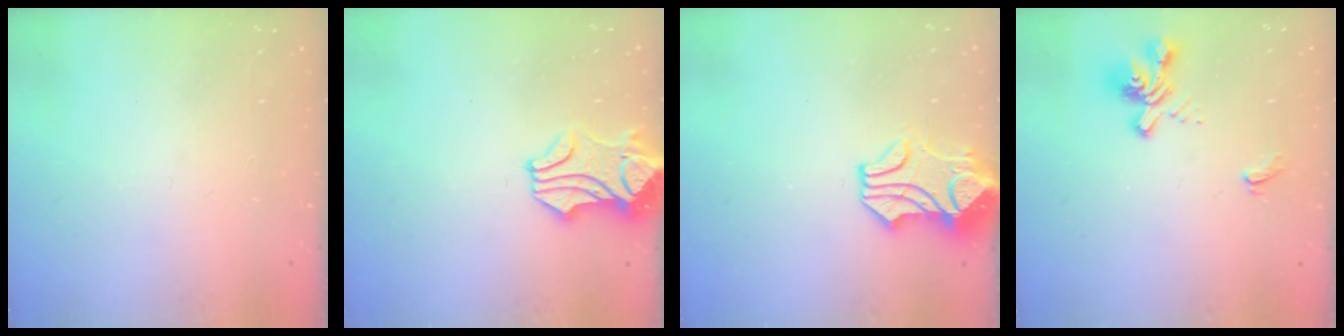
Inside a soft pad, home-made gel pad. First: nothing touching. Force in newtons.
{"total": 1.1, "press": 0.4, "slide": 1.0}
{"total": 2.0, "press": 1.8, "slide": 1.0}
{"total": 2.4, "press": 2.1, "slide": 1.3}